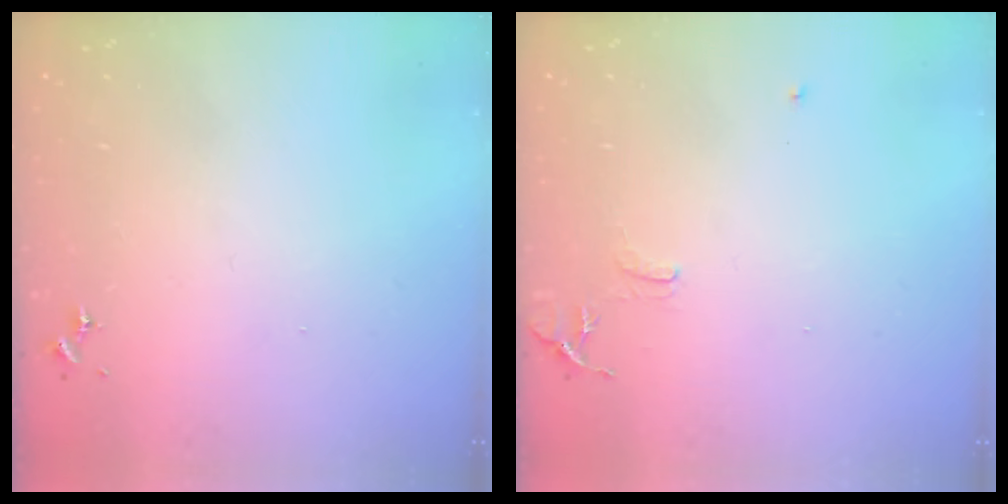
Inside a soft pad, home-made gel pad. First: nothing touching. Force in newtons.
{"total": 8.1, "press": 8.0, "slide": 0.7}